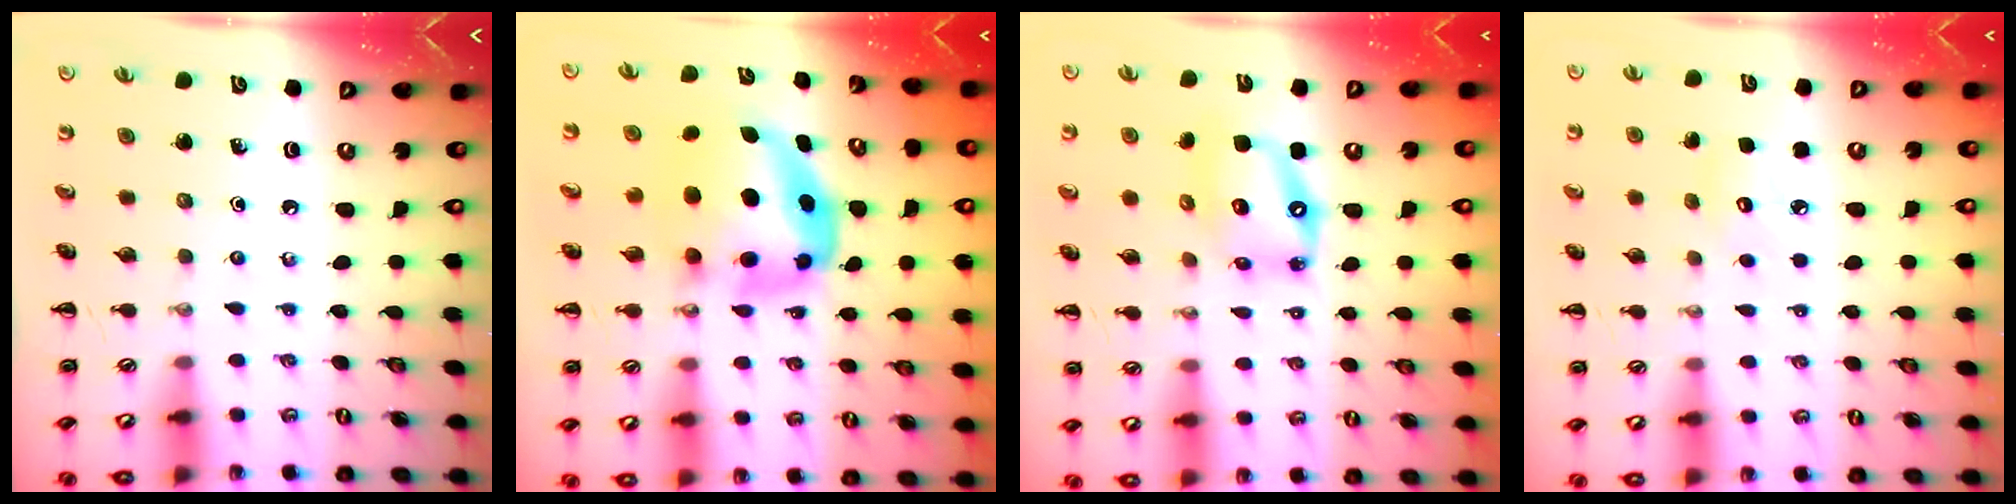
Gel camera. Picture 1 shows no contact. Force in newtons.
{"total": 8.2, "press": 8.0, "slide": 2.1}
{"total": 13.5, "press": 13.1, "slide": 3.4}
{"total": 3.8, "press": 3.7, "slide": 0.9}